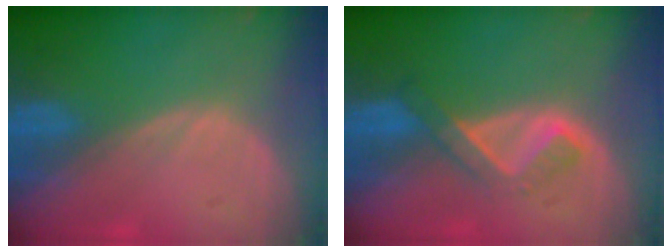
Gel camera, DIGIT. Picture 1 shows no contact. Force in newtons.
{"total": 5.2, "press": 4.5, "slide": 2.7}